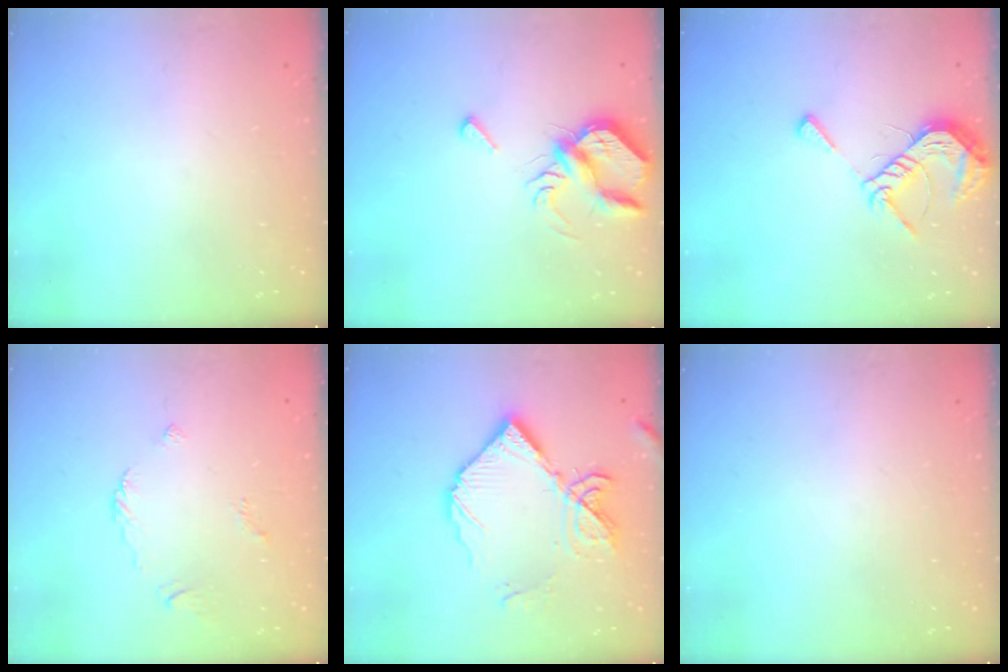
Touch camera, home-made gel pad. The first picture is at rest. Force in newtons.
{"total": 6.8, "press": 6.7, "slide": 0.9}
{"total": 9.4, "press": 9.4, "slide": 0.2}
{"total": 2.2, "press": 2.1, "slide": 0.7}
{"total": 14.9, "press": 14.8, "slide": 1.3}
{"total": 0.0}